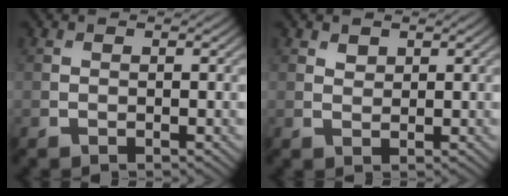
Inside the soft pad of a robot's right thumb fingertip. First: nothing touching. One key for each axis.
{"total": 1.1, "fx": 0.8, "fy": 0.6, "fz": 0.4, "tx": -0.008, "ty": -0.003, "tz": 0.018}